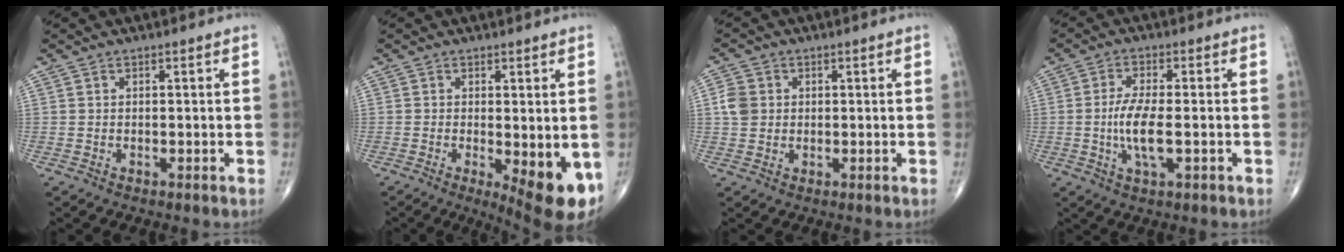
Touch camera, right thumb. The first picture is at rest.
{"total": 9.8, "force": [-2.5, 3.0, 9.0], "torque": [-0.113, -0.022, -0.028]}
{"total": 4.2, "force": [0.5, 3.6, 2.0], "torque": [-0.030, 0.003, 0.007]}
{"total": 7.0, "force": [-1.1, 2.1, 6.6], "torque": [-0.141, -0.005, -0.023]}